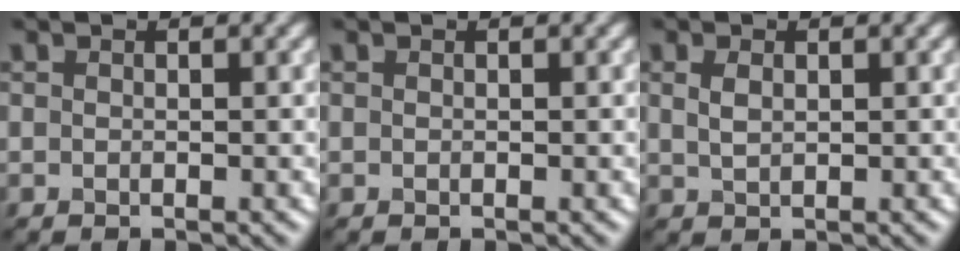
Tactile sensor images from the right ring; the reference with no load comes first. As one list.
[{"total": 0.0}, {"total": 1.3, "force": [0.5, 0.8, 1.0], "torque": [-0.024, -0.001, 0.013]}]